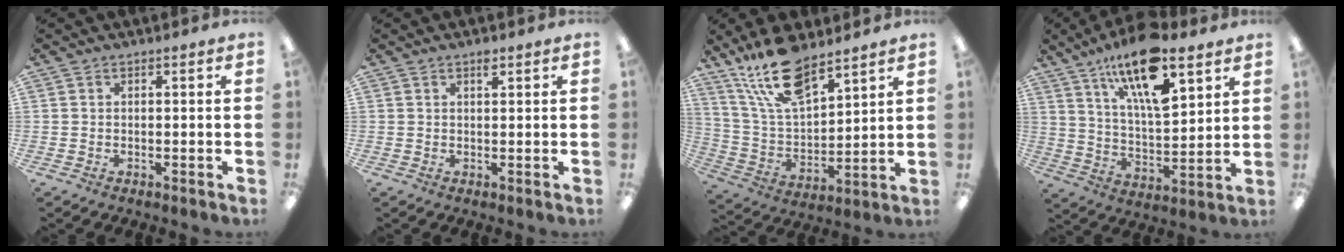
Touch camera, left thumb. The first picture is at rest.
{"total": 1.5, "force": [1.1, 0.4, 1.0], "torque": [-0.014, -0.003, 0.017]}
{"total": 17.1, "force": [12.8, 6.6, 9.3], "torque": [-0.193, -0.057, 0.230]}
{"total": 19.0, "force": [11.9, 6.4, 13.3], "torque": [-0.227, -0.058, 0.198]}